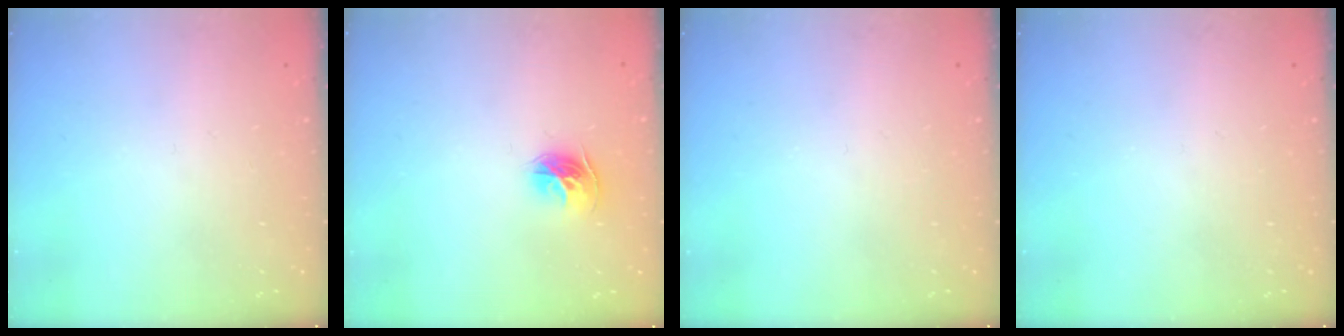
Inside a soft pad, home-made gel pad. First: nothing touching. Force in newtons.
{"total": 9.2, "press": 9.1, "slide": 0.9}
{"total": 0.0}
{"total": 0.0}